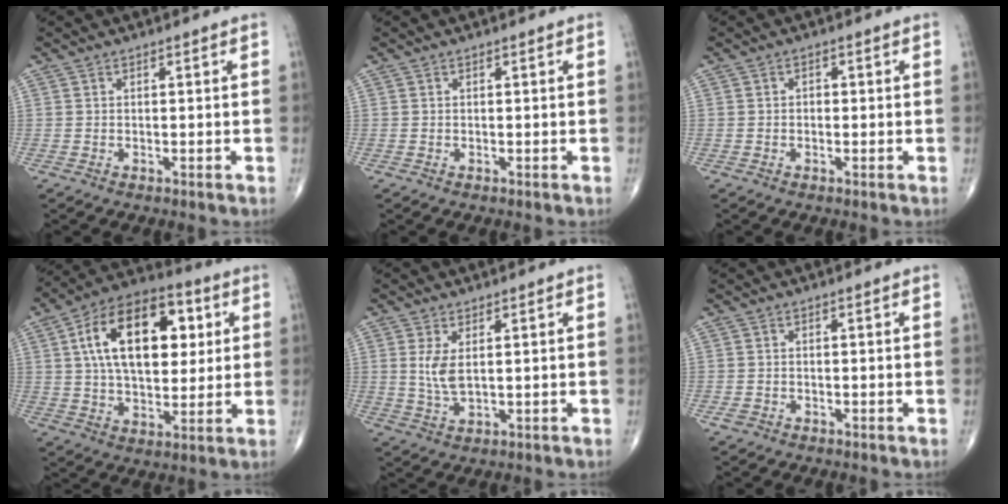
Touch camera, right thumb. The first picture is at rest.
{"total": 0.0}
{"total": 1.1, "force": [0.0, 0.9, 0.7], "torque": [-0.004, 0.004, -0.004]}
{"total": 21.1, "force": [5.3, 12.0, 16.6], "torque": [-0.239, 0.007, 0.080]}
{"total": 4.5, "force": [1.0, 1.9, 4.0], "torque": [-0.083, -0.012, 0.028]}
{"total": 1.2, "force": [-0.7, 0.9, 0.5], "torque": [-0.013, 0.004, -0.011]}